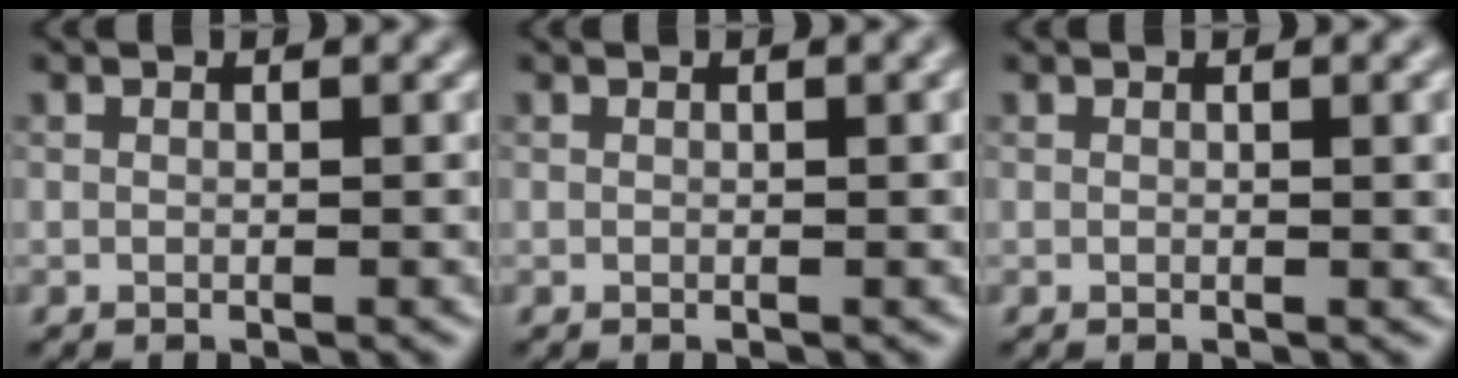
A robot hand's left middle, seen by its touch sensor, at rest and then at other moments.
{"total": 1.1, "force": [0.3, 0.3, 1.0], "torque": [-0.013, 0.004, 0.001]}
{"total": 2.1, "force": [0.5, 0.6, 1.9], "torque": [-0.019, 0.004, 0.005]}